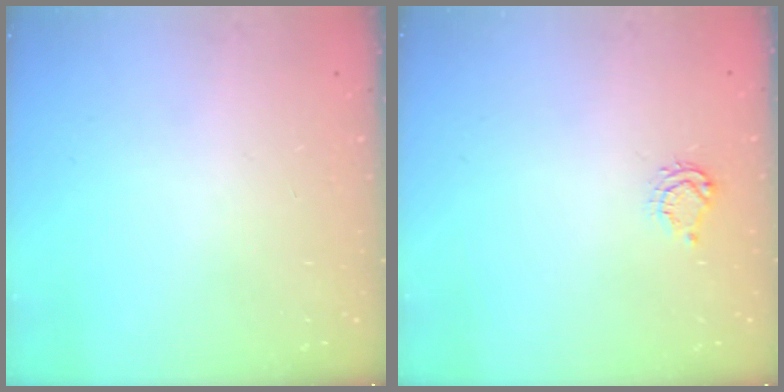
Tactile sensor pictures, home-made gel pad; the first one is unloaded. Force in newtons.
{"total": 4.6, "press": 4.5, "slide": 0.6}